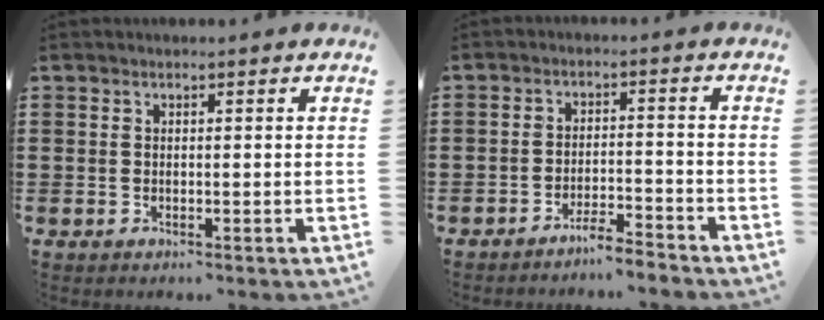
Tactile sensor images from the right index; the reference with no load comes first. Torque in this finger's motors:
{"motor_torque": [-1.00, 1.13, -1.05, -0.21]}